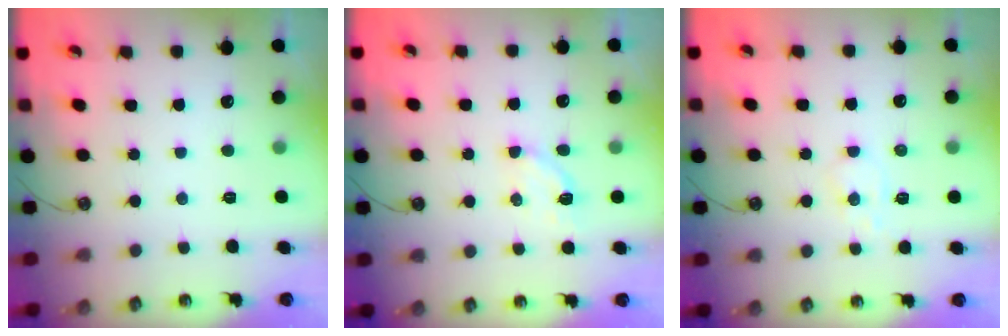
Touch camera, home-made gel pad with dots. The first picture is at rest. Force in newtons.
{"total": 4.5, "press": 4.3, "slide": 1.1}
{"total": 4.4, "press": 4.3, "slide": 1.0}